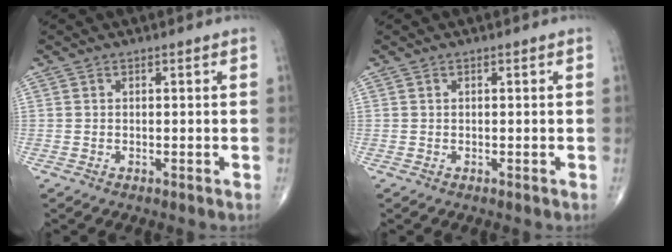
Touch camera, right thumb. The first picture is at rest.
{"total": 0.0}